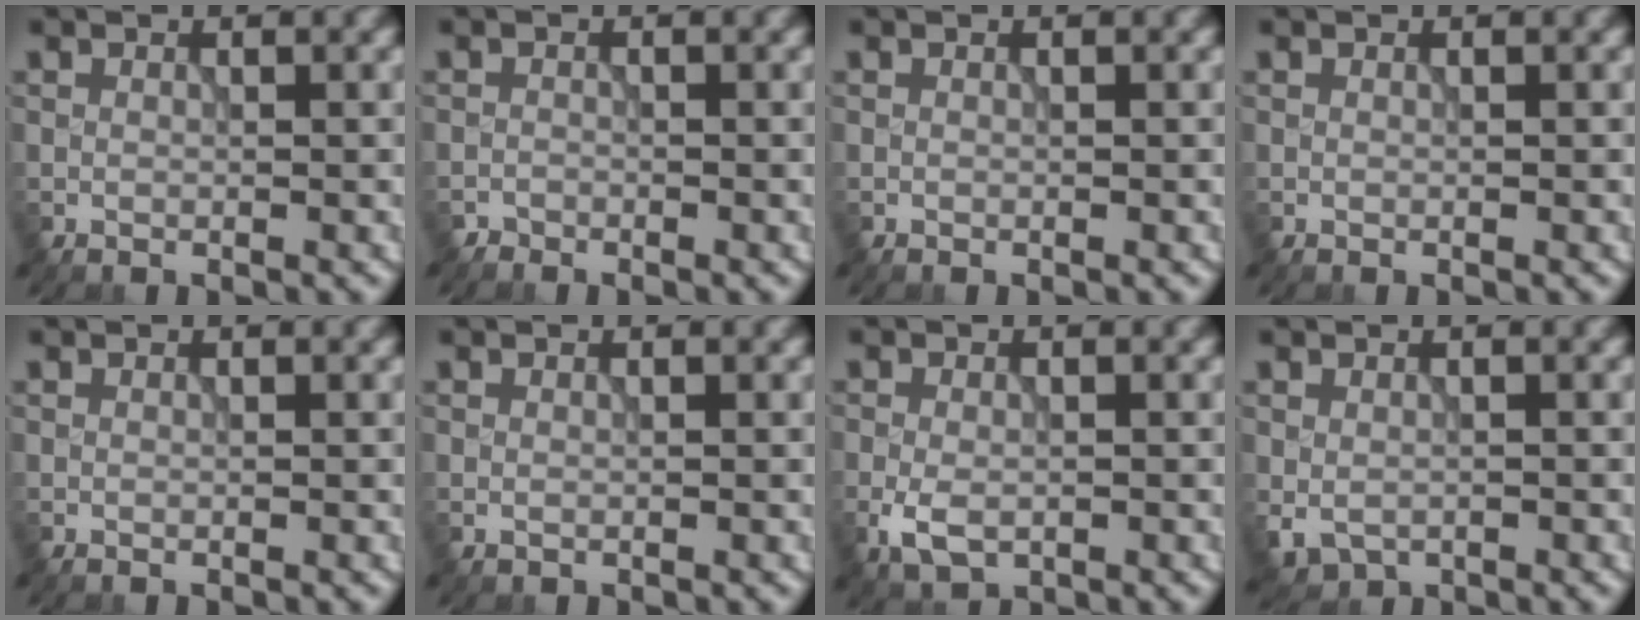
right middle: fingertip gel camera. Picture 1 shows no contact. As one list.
[{"total": 0.9, "force": [-0.8, 0.2, -0.2], "torque": [0.006, -0.001, -0.019]}, {"total": 0.0}, {"total": 0.0}, {"total": 0.0}, {"total": 0.0}, {"total": 3.0, "force": [-1.1, 1.8, 2.1], "torque": [-0.046, -0.008, -0.021]}, {"total": 2.3, "force": [-0.8, 1.7, 1.3], "torque": [-0.028, -0.013, -0.012]}]